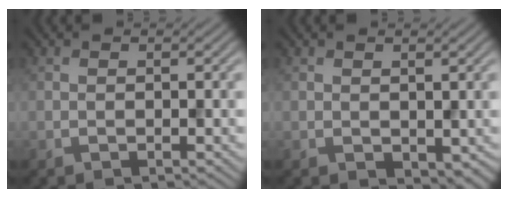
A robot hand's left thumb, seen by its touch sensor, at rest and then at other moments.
{"total": 1.4, "force": [0.4, 1.0, 1.0], "torque": [-0.019, -0.008, 0.012]}